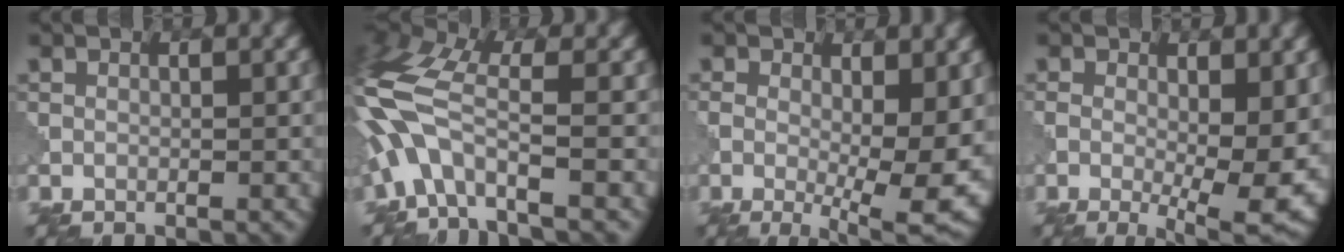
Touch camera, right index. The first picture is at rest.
{"total": 6.8, "force": [-2.1, 2.8, 5.8], "torque": [-0.137, 0.017, -0.060]}
{"total": 9.6, "force": [-0.4, 3.8, 8.8], "torque": [-0.131, -0.020, 0.008]}
{"total": 8.5, "force": [-0.9, 3.3, 7.8], "torque": [-0.123, -0.019, -0.002]}